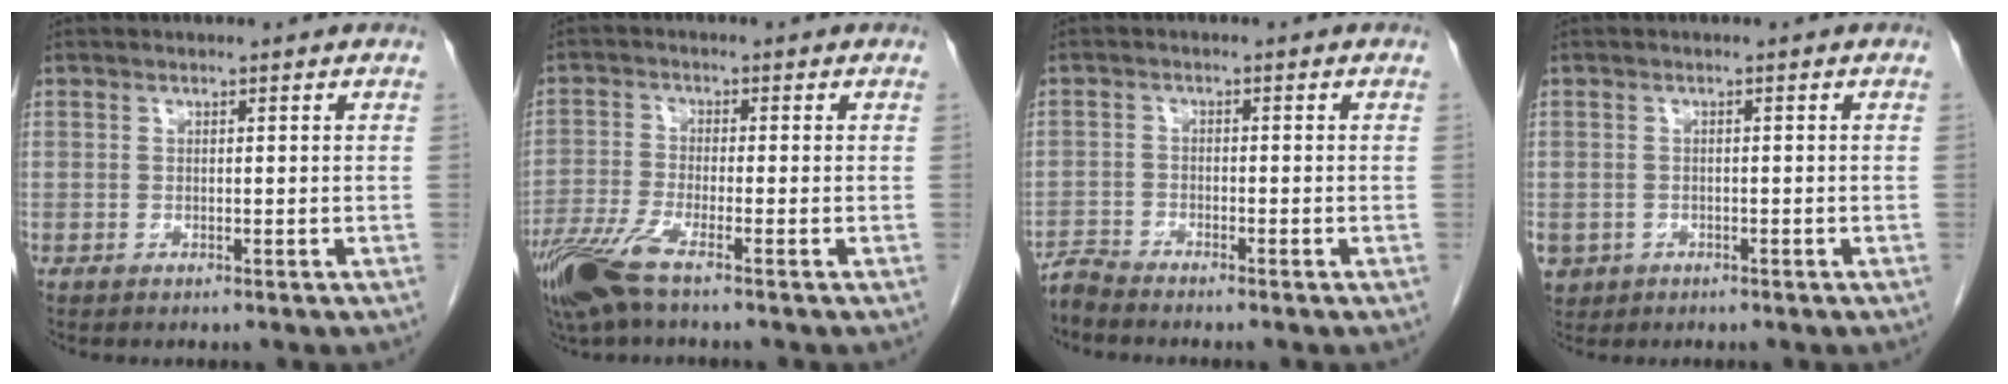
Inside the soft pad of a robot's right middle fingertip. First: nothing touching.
{"total": 7.2, "force": [-4.9, 0.7, 5.3], "torque": [-0.117, -0.017, -0.098]}
{"total": 2.5, "force": [-2.4, -0.5, -0.1], "torque": [0.007, -0.013, -0.049]}
{"total": 3.7, "force": [-1.7, 3.2, 0.8], "torque": [-0.012, 0.002, -0.023]}